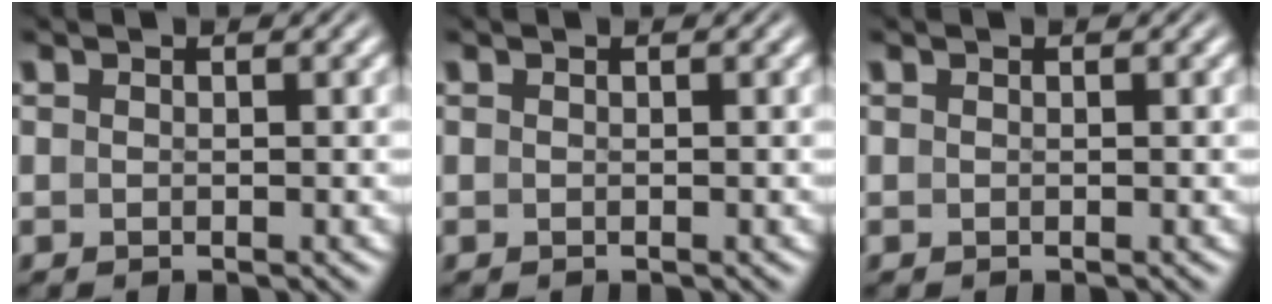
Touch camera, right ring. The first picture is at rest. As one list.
[{"total": 0.0}, {"total": 0.0}]